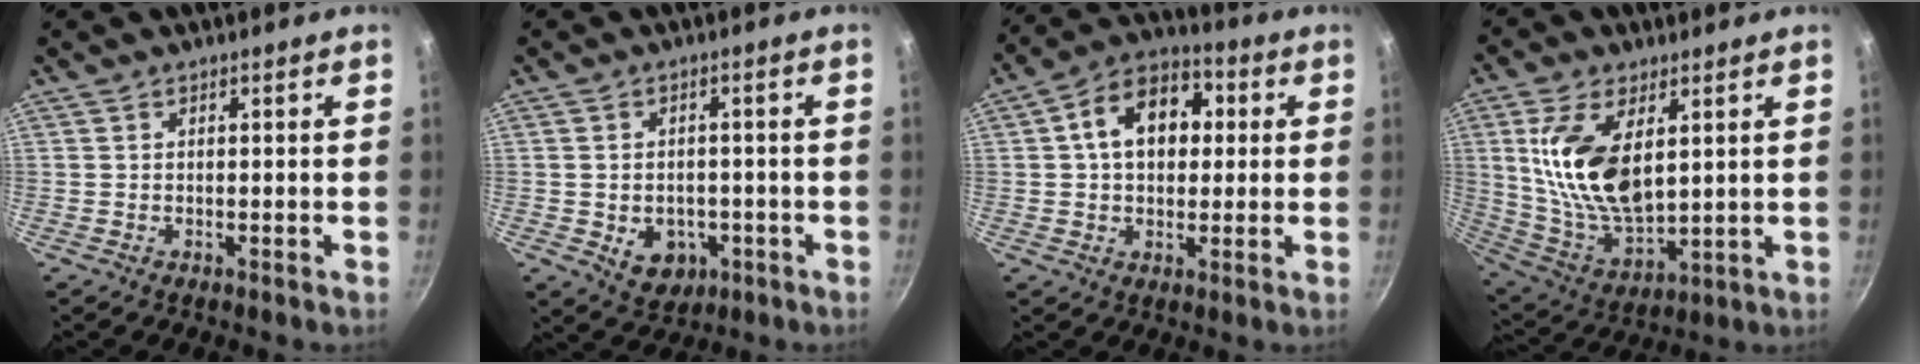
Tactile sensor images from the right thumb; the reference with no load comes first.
{"total": 7.2, "force": [-2.1, 5.5, 4.1], "torque": [-0.036, 0.008, -0.016]}
{"total": 13.1, "force": [2.2, 9.3, 9.0], "torque": [-0.101, 0.024, 0.019]}
{"total": 16.6, "force": [4.3, 8.7, 13.5], "torque": [-0.248, -0.031, 0.094]}